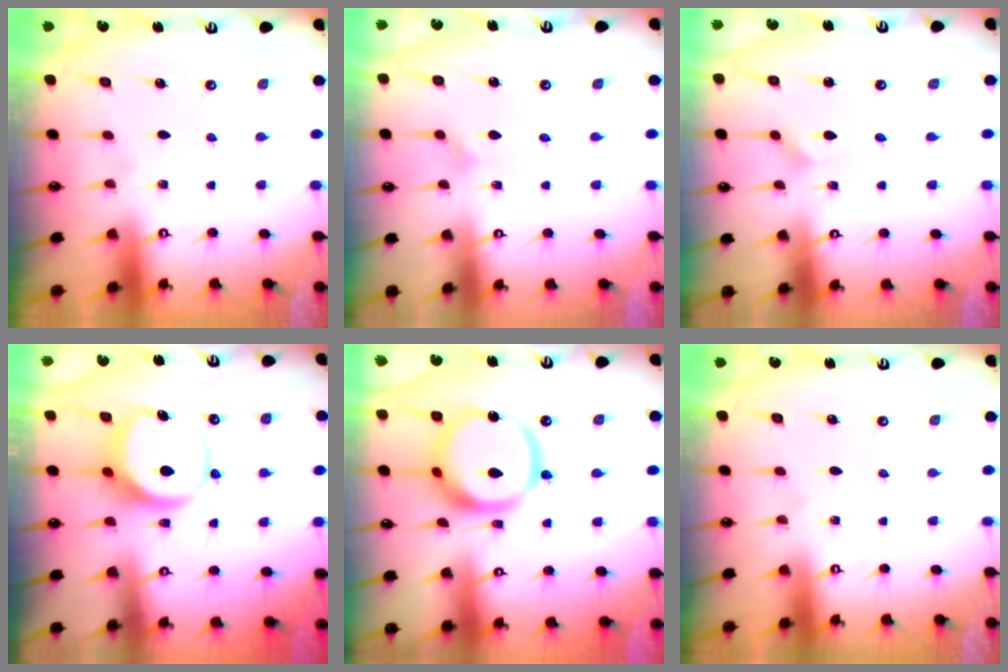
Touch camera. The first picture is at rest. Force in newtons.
{"total": 2.3, "press": 2.3, "slide": 0.2}
{"total": 2.7, "press": 2.7, "slide": 0.1}
{"total": 7.2, "press": 7.1, "slide": 1.1}
{"total": 16.9, "press": 16.8, "slide": 1.8}
{"total": 0.0}